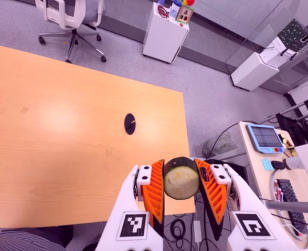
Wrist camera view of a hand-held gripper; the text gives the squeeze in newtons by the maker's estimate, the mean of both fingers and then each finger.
{"total": 13.6, "left": 12.7, "right": 14.5}